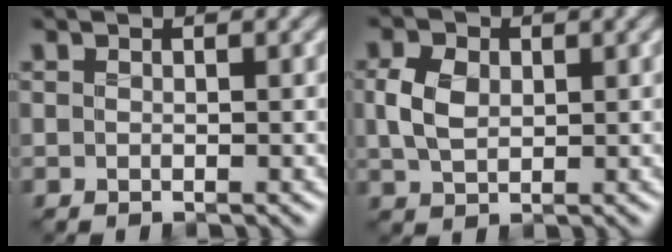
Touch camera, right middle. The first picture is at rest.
{"total": 3.2, "force": [0.3, 2.3, 2.2], "torque": [-0.057, 0.001, 0.006]}